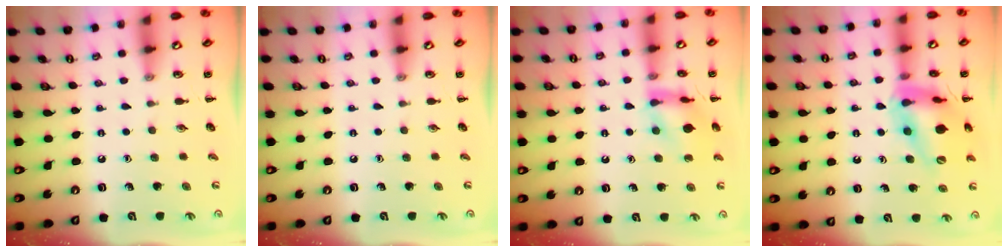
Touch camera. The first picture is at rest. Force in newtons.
{"total": 0.0}
{"total": 12.8, "press": 12.8, "slide": 1.1}
{"total": 18.1, "press": 17.9, "slide": 2.2}